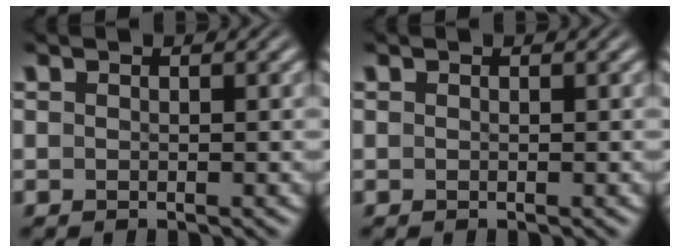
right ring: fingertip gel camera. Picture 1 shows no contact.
{"total": 0.0}